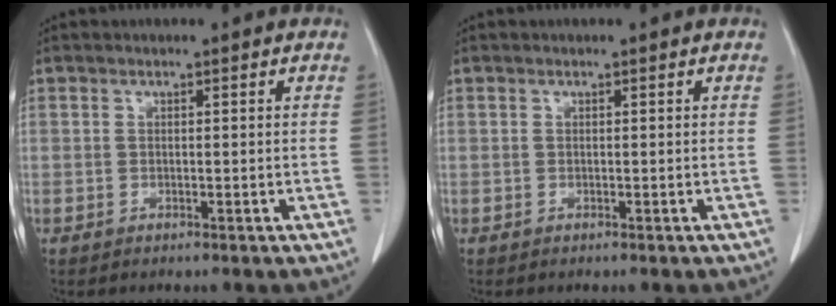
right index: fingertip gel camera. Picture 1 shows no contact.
{"total": 0.0}